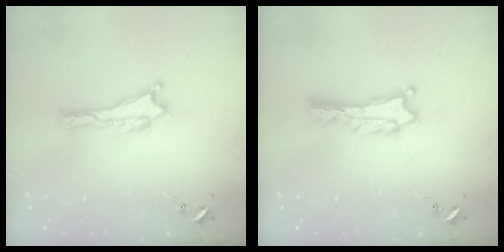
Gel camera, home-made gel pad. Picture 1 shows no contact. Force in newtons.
{"total": 0.7, "press": 0.7, "slide": 0.1}